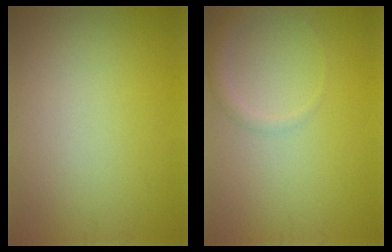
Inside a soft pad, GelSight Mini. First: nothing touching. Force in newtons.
{"total": 1.5, "press": 1.5, "slide": 0.1}